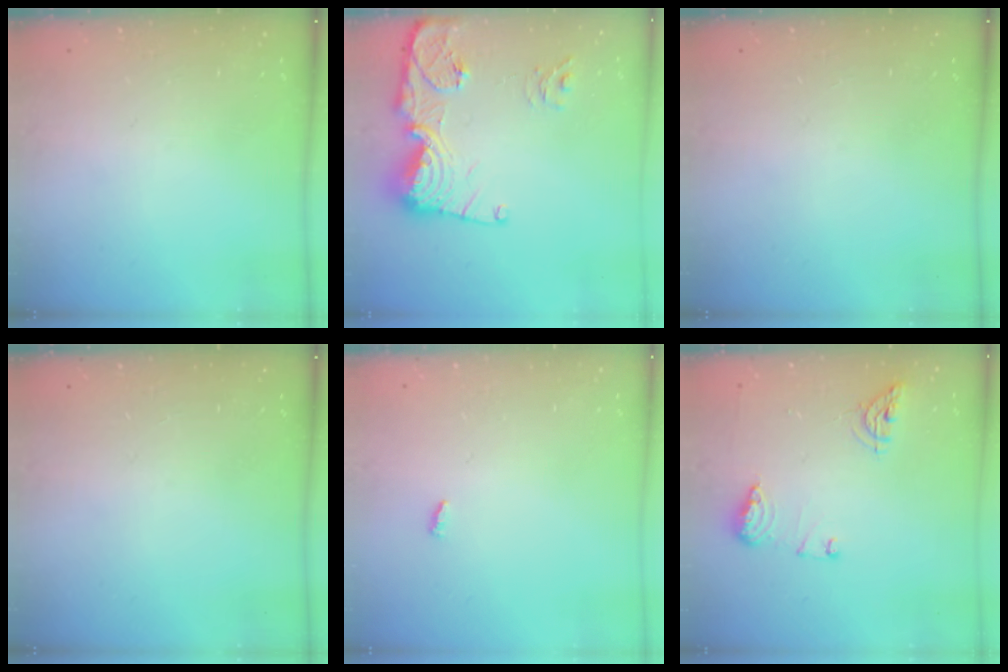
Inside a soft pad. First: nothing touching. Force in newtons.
{"total": 17.1, "press": 17.0, "slide": 1.9}
{"total": 0.0}
{"total": 0.0}
{"total": 2.7, "press": 2.7, "slide": 0.2}
{"total": 8.6, "press": 8.4, "slide": 1.4}